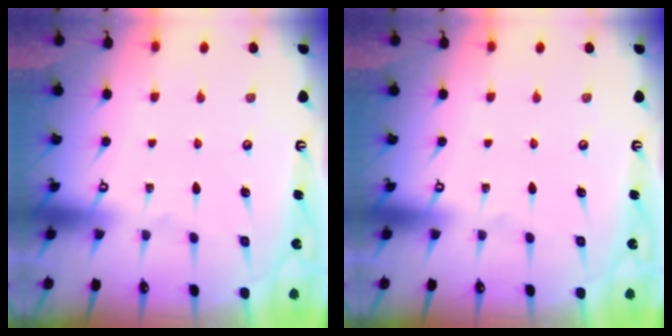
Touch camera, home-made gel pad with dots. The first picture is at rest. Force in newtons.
{"total": 0.0}